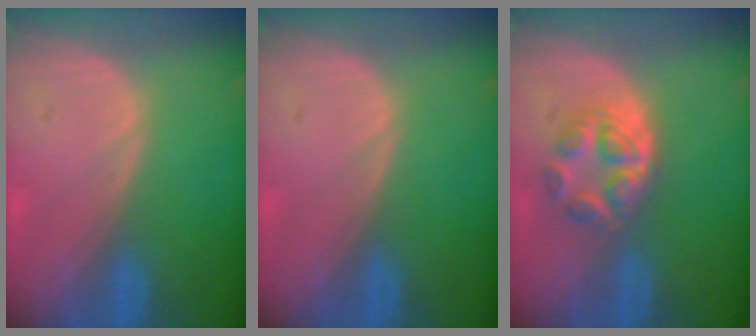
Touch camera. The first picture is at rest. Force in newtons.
{"total": 0.0}
{"total": 6.0, "press": 5.2, "slide": 2.9}